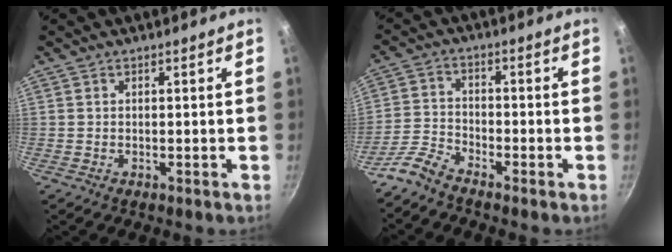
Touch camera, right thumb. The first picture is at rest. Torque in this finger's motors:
{"motor_torque": [2.44, 1.31, 0.36, -0.68, 0.01]}